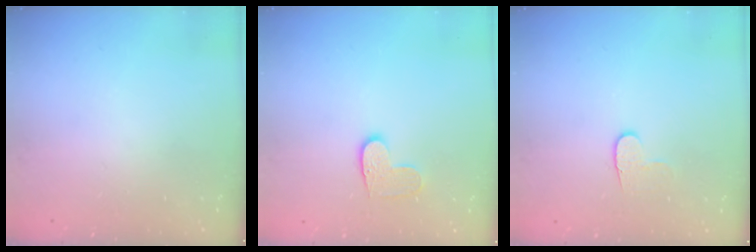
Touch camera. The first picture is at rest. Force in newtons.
{"total": 6.1, "press": 6.1, "slide": 0.4}
{"total": 6.2, "press": 6.1, "slide": 0.6}